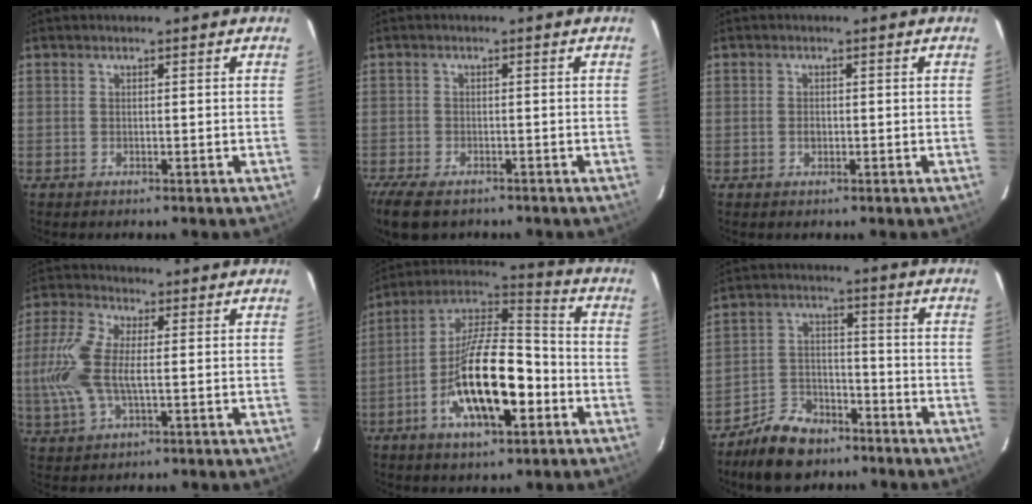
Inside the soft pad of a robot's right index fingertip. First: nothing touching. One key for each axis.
{"total": 7.7, "fx": -5.7, "fy": 3.3, "fz": 4.0, "tx": -0.108, "ty": -0.030, "tz": -0.106}
{"total": 1.4, "fx": -0.3, "fy": 1.1, "fz": 0.8, "tx": -0.013, "ty": 0.001, "tz": -0.005}
{"total": 10.8, "fx": -0.2, "fy": 4.7, "fz": 9.6, "tx": -0.221, "ty": 0.008, "tz": -0.005}
{"total": 18.6, "fx": -6.3, "fy": 6.9, "fz": 16.0, "tx": -0.300, "ty": 0.002, "tz": -0.116}
{"total": 11.0, "fx": -8.4, "fy": 5.8, "fz": 4.3, "tx": -0.102, "ty": 0.019, "tz": -0.136}